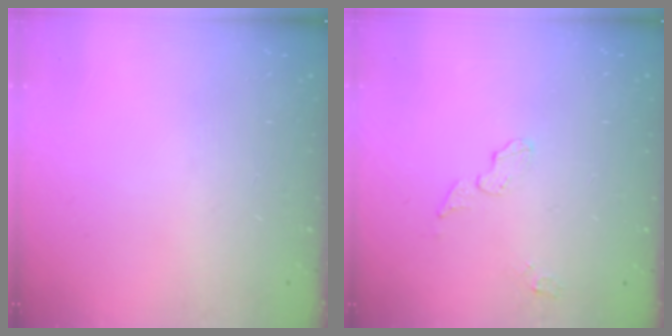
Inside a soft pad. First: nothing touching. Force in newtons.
{"total": 4.5, "press": 4.5, "slide": 0.2}